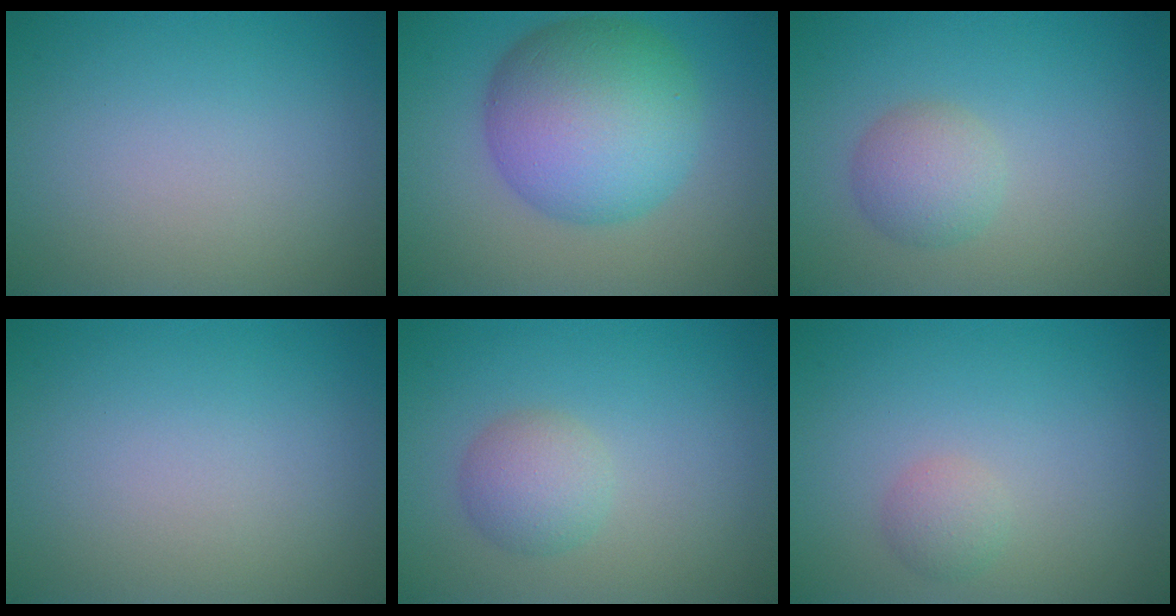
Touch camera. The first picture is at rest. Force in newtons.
{"total": 10.6, "press": 10.6, "slide": 0.1}
{"total": 2.7, "press": 2.7, "slide": 0.1}
{"total": 0.0}
{"total": 2.7, "press": 2.7, "slide": 0.1}
{"total": 1.4, "press": 1.4, "slide": 0.0}